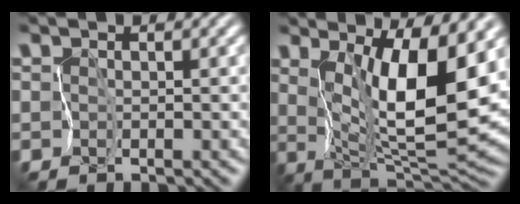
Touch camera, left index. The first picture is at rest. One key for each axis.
{"total": 8.1, "fx": 2.8, "fy": 1.7, "fz": 7.4, "tx": -0.133, "ty": -0.026, "tz": 0.058}